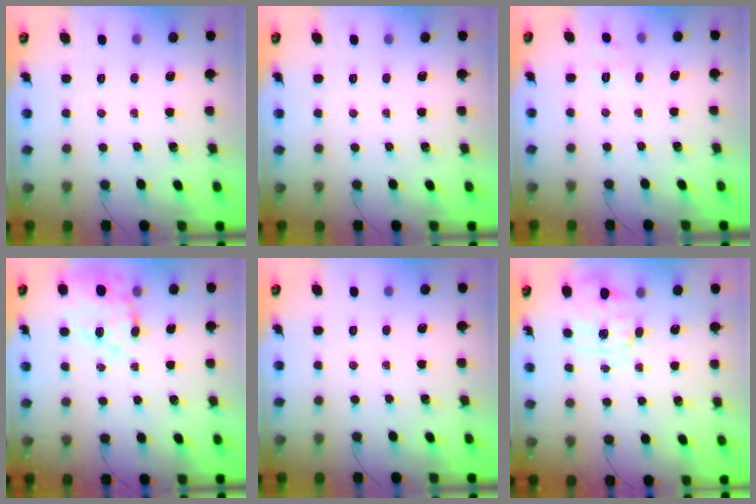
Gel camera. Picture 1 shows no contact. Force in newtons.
{"total": 0.0}
{"total": 3.5, "press": 3.1, "slide": 1.7}
{"total": 14.6, "press": 14.1, "slide": 3.5}
{"total": 0.0}
{"total": 3.8, "press": 3.7, "slide": 0.9}